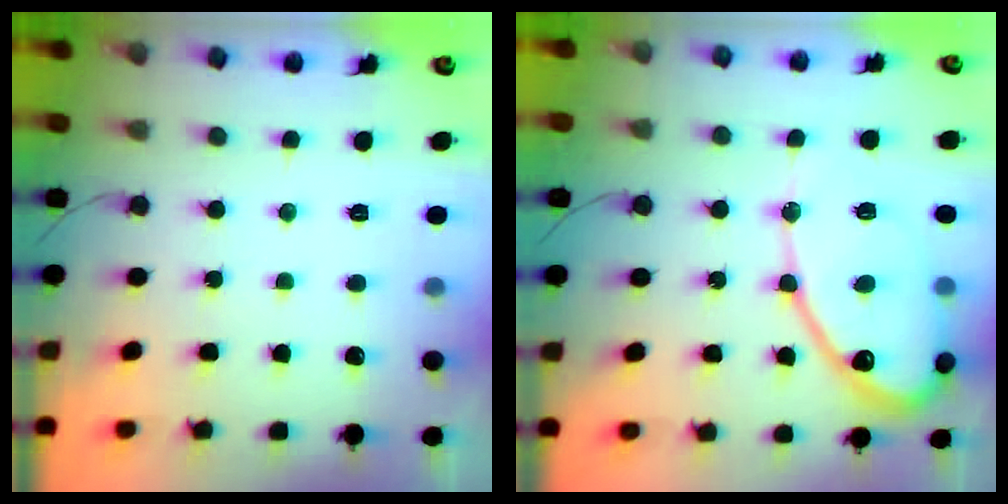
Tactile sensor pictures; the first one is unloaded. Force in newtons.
{"total": 14.2, "press": 14.1, "slide": 1.9}